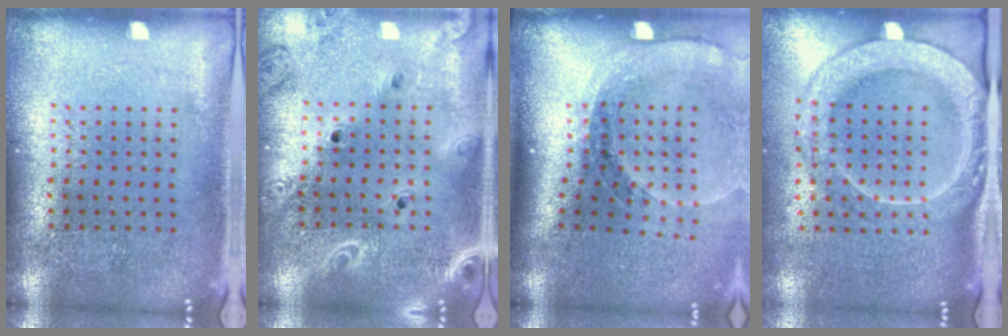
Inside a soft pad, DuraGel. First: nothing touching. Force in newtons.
{"total": 2.1, "press": 1.9, "slide": 0.9}
{"total": 1.8, "press": 1.6, "slide": 0.7}
{"total": 2.4, "press": 2.2, "slide": 1.1}